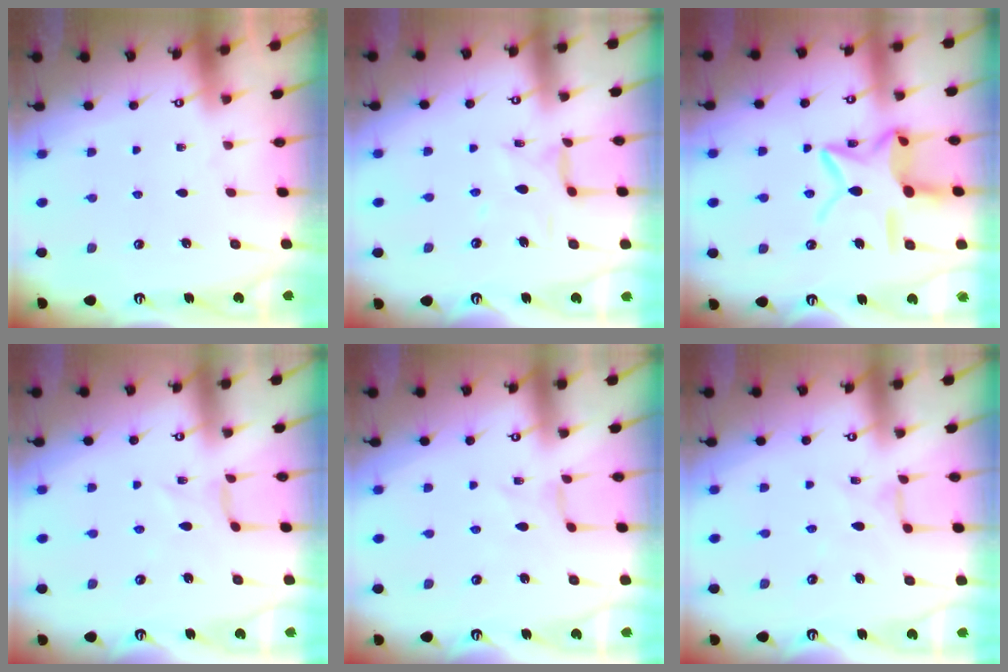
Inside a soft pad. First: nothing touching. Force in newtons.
{"total": 7.3, "press": 7.3, "slide": 0.4}
{"total": 15.2, "press": 15.1, "slide": 1.1}
{"total": 1.6, "press": 1.5, "slide": 0.5}
{"total": 0.0}
{"total": 1.7, "press": 1.6, "slide": 0.4}